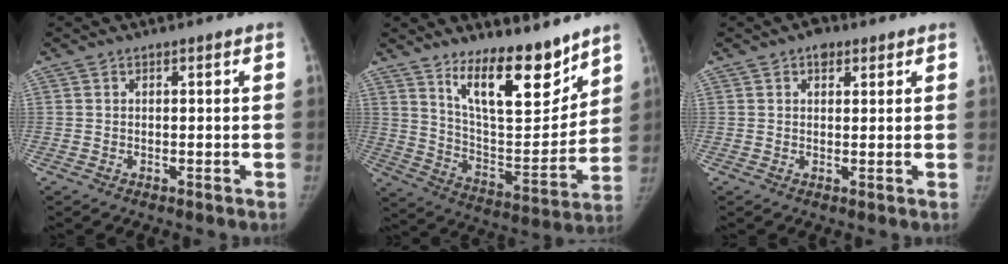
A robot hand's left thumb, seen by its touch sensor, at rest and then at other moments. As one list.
[{"total": 16.8, "force": [12.1, 5.7, 10.1], "torque": [-0.111, -0.096, 0.211]}, {"total": 2.9, "force": [1.6, 2.0, 1.3], "torque": [-0.003, -0.005, 0.020]}]